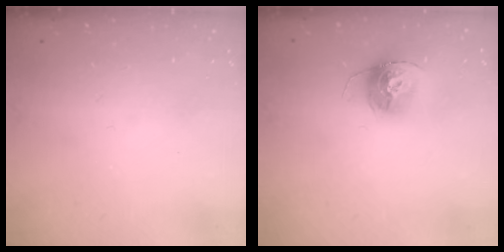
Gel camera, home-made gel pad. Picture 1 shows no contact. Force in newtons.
{"total": 13.1, "press": 13.0, "slide": 1.1}